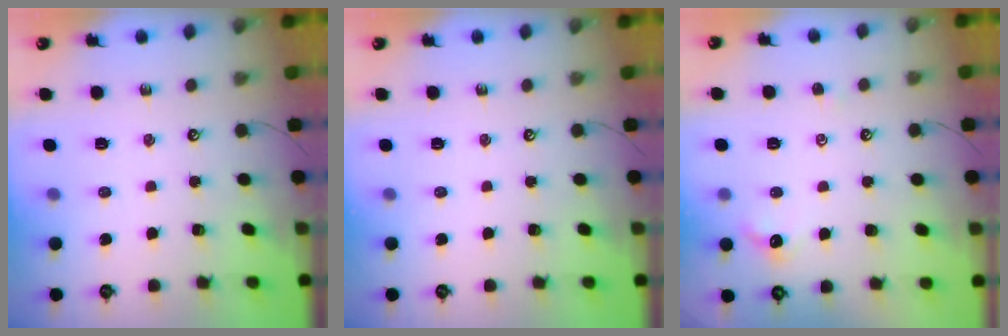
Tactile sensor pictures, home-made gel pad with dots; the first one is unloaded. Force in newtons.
{"total": 0.0}
{"total": 2.1, "press": 2.1, "slide": 0.5}